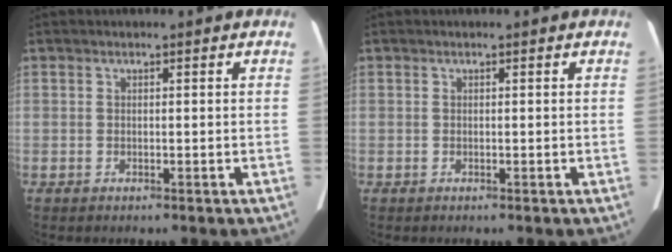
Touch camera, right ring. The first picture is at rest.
{"total": 0.0}